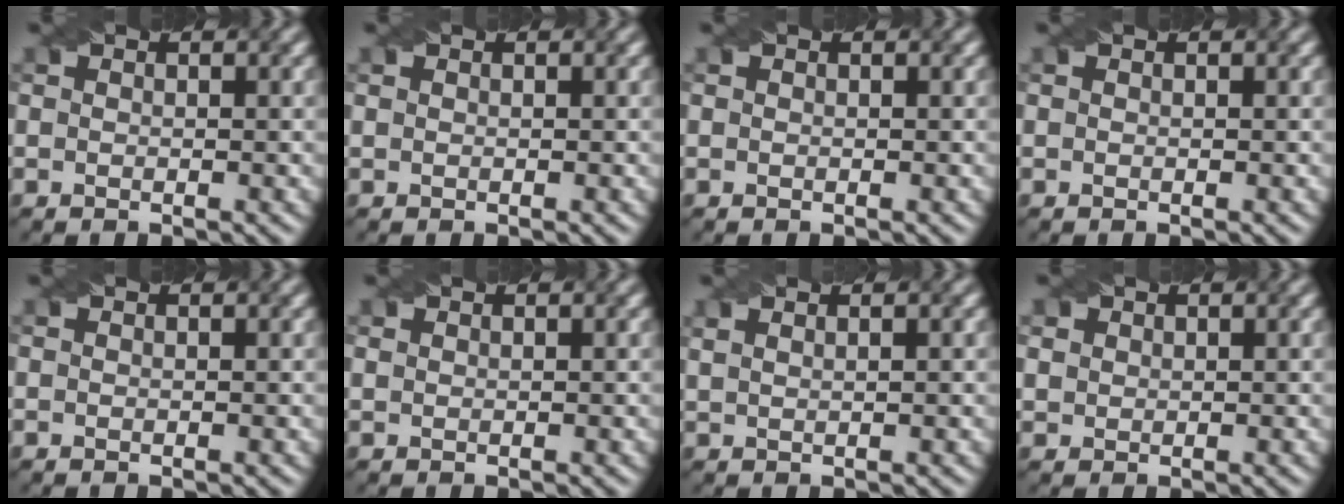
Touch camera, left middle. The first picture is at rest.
{"total": 0.0}
{"total": 0.0}
{"total": 0.0}
{"total": 0.0}
{"total": 0.5, "force": [0.4, 0.3, 0.1], "torque": [-0.002, -0.001, 0.011]}
{"total": 2.4, "force": [1.4, 1.1, 1.6], "torque": [-0.015, 0.004, 0.006]}
{"total": 1.5, "force": [0.8, 1.3, 0.3], "torque": [-0.010, -0.002, 0.022]}